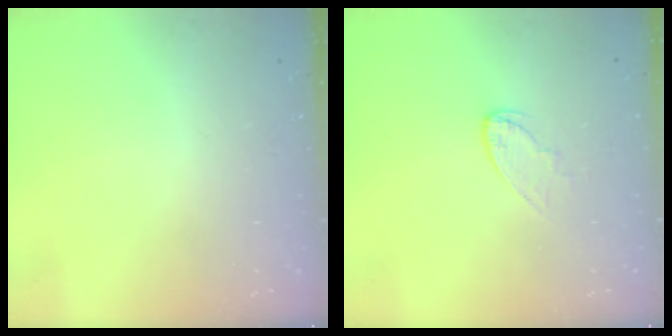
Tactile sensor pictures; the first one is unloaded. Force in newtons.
{"total": 4.9, "press": 4.9, "slide": 0.3}